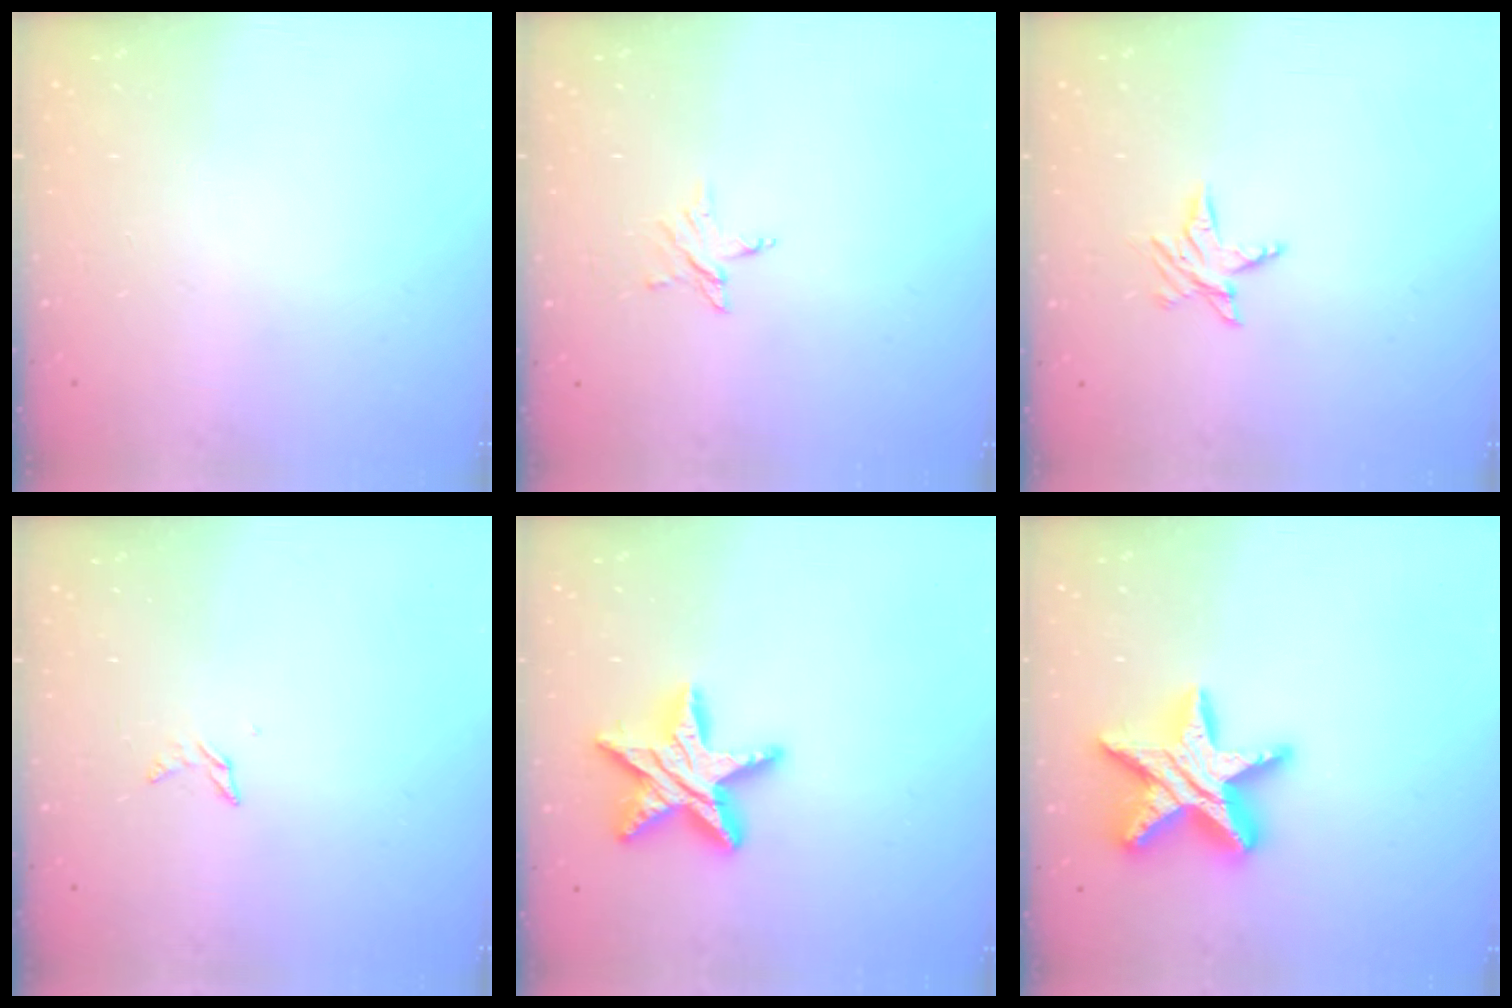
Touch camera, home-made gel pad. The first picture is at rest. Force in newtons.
{"total": 3.6, "press": 3.6, "slide": 0.2}
{"total": 5.1, "press": 5.1, "slide": 0.5}
{"total": 3.4, "press": 3.3, "slide": 0.3}
{"total": 15.6, "press": 15.6, "slide": 0.9}
{"total": 17.6, "press": 17.5, "slide": 1.8}